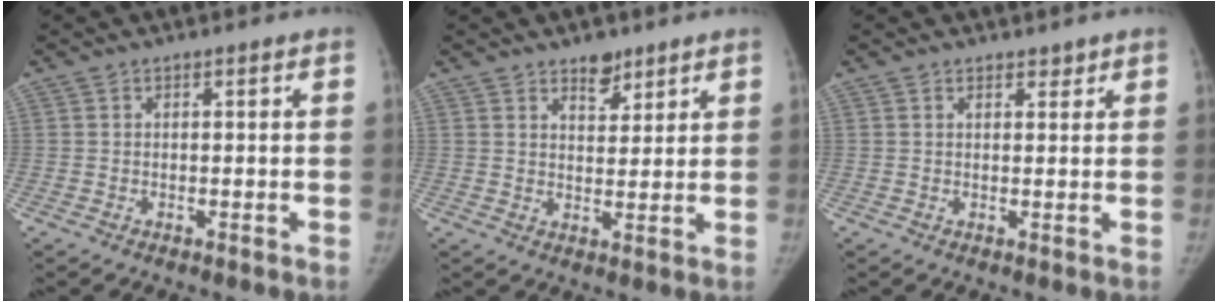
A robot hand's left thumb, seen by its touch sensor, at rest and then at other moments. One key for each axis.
{"total": 4.5, "fx": 3.3, "fy": 2.4, "fz": 1.9, "tx": -0.005, "ty": -0.023, "tz": 0.054}
{"total": 1.5, "fx": 1.2, "fy": 0.8, "fz": 0.2, "tx": 0.009, "ty": -0.008, "tz": 0.016}